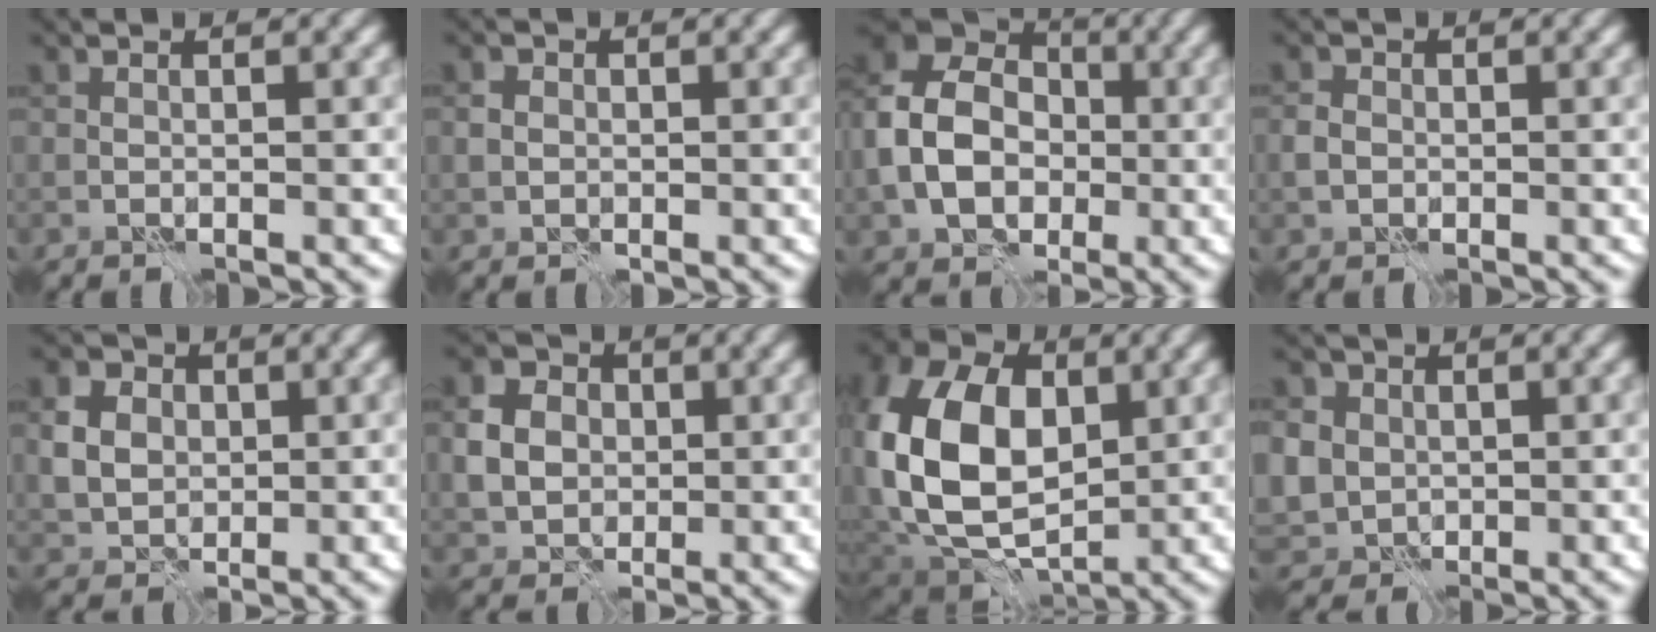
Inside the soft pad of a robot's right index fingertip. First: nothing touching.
{"total": 1.6, "force": [0.0, 1.4, 0.7], "torque": [-0.013, 0.000, -0.003]}
{"total": 9.0, "force": [-1.4, 6.9, 5.5], "torque": [-0.116, 0.001, -0.032]}
{"total": 1.3, "force": [-0.3, 1.2, 0.5], "torque": [-0.010, 0.000, -0.010]}
{"total": 4.4, "force": [0.8, 3.7, 2.3], "torque": [-0.058, 0.007, 0.009]}
{"total": 4.5, "force": [0.3, 3.8, 2.3], "torque": [-0.049, 0.006, 0.004]}
{"total": 13.2, "force": [0.9, 9.2, 9.4], "torque": [-0.210, 0.011, 0.007]}
{"total": 7.3, "force": [1.3, 6.6, 3.0], "torque": [-0.084, 0.019, 0.004]}